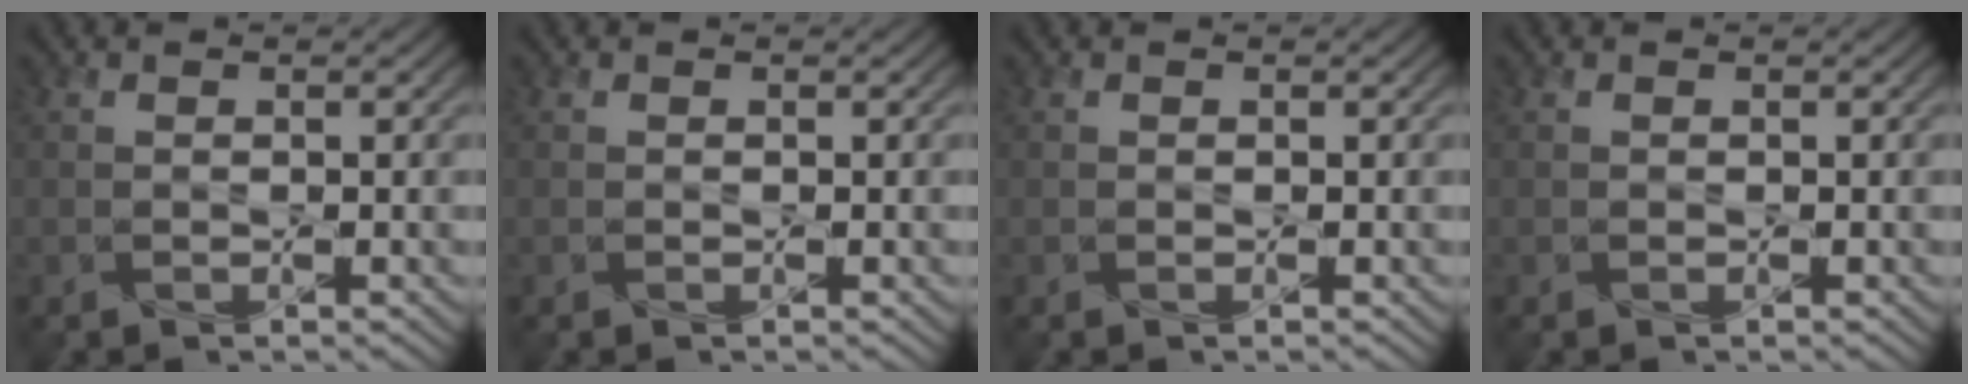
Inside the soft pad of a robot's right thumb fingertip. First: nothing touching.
{"total": 0.0}
{"total": 0.0}
{"total": 0.0}